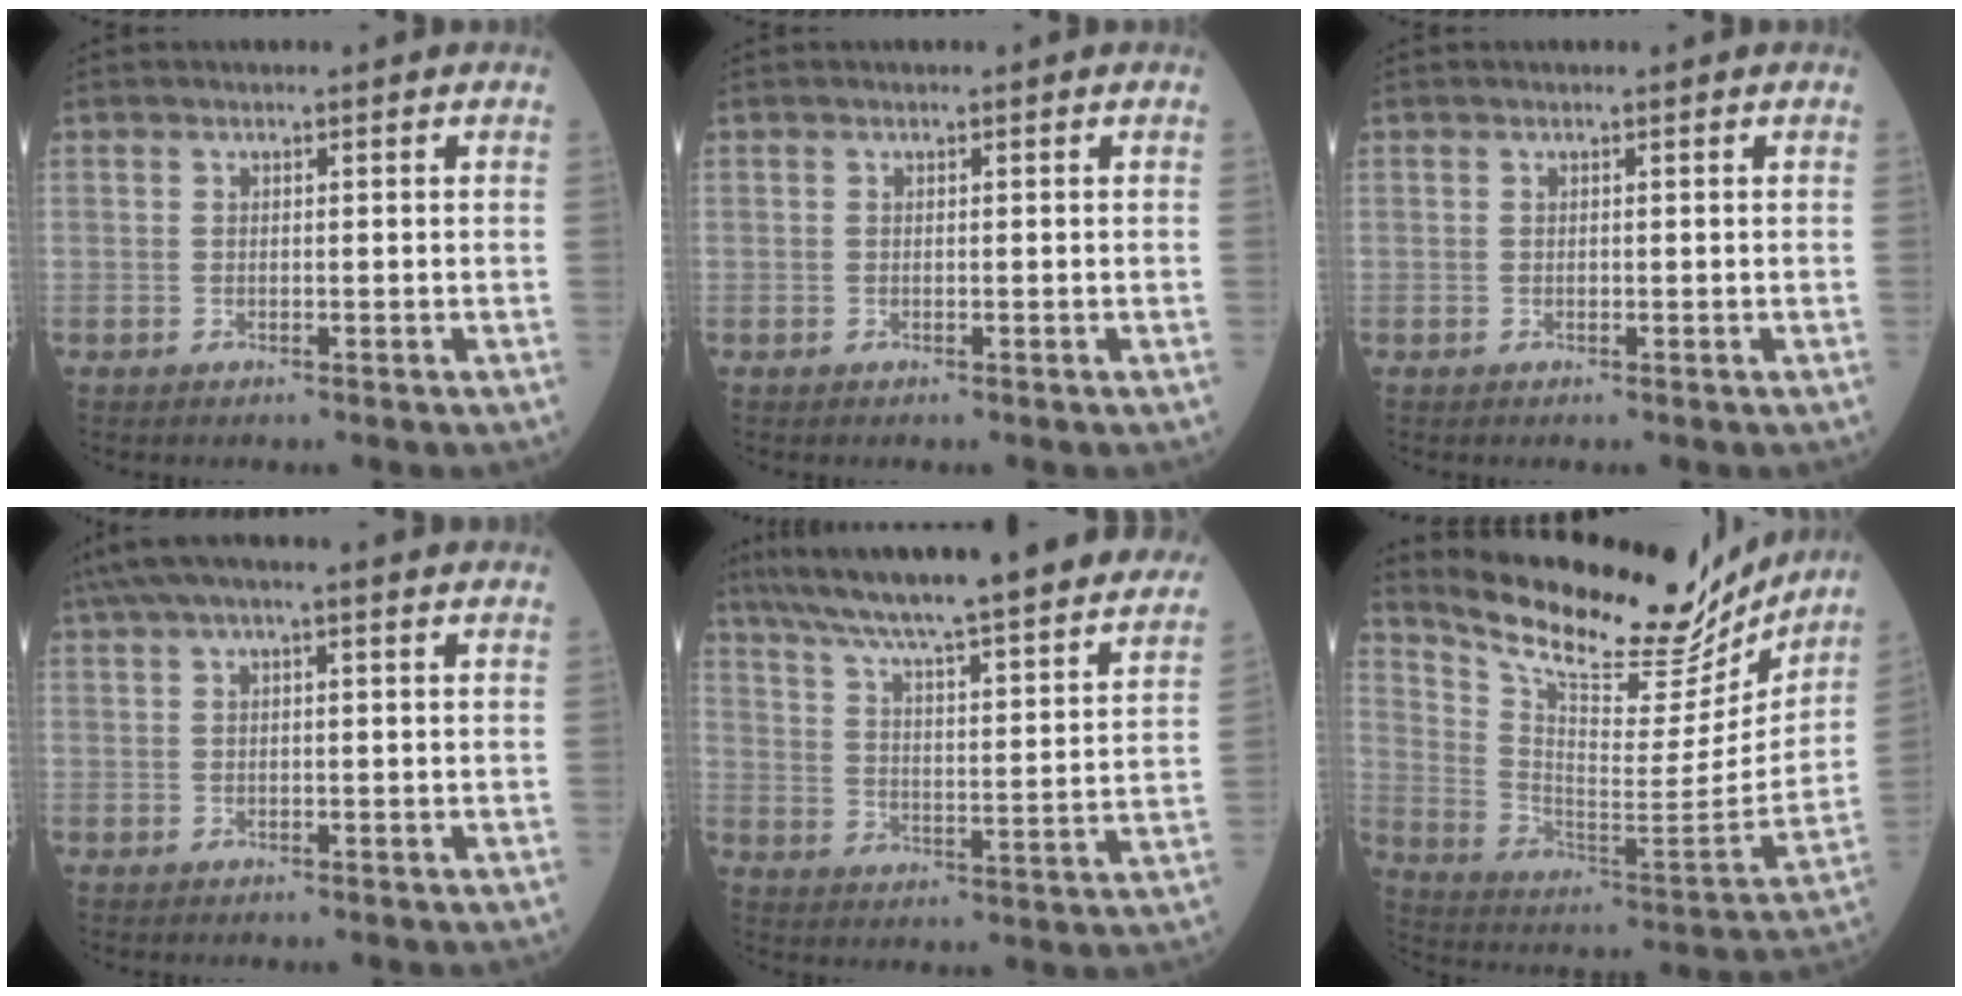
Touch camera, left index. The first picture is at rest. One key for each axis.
{"total": 0.0}
{"total": 0.0}
{"total": 5.6, "fx": 3.5, "fy": 1.0, "fz": 4.3, "tx": -0.084, "ty": 0.050, "tz": 0.058}
{"total": 30.7, "fx": 27.2, "fy": 2.2, "fz": 14.1, "tx": -0.228, "ty": -0.038, "tz": 0.358}
{"total": 22.9, "fx": 20.5, "fy": 5.3, "fz": 8.6, "tx": -0.149, "ty": -0.040, "tz": 0.305}